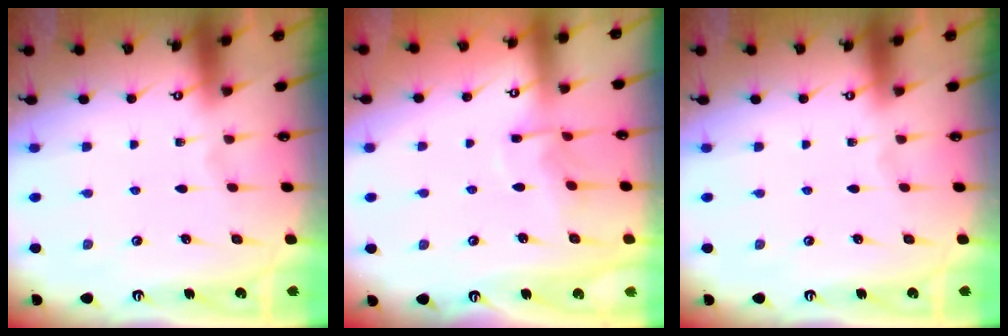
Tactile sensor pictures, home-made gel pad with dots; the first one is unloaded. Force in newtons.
{"total": 5.6, "press": 5.5, "slide": 0.7}
{"total": 0.0}